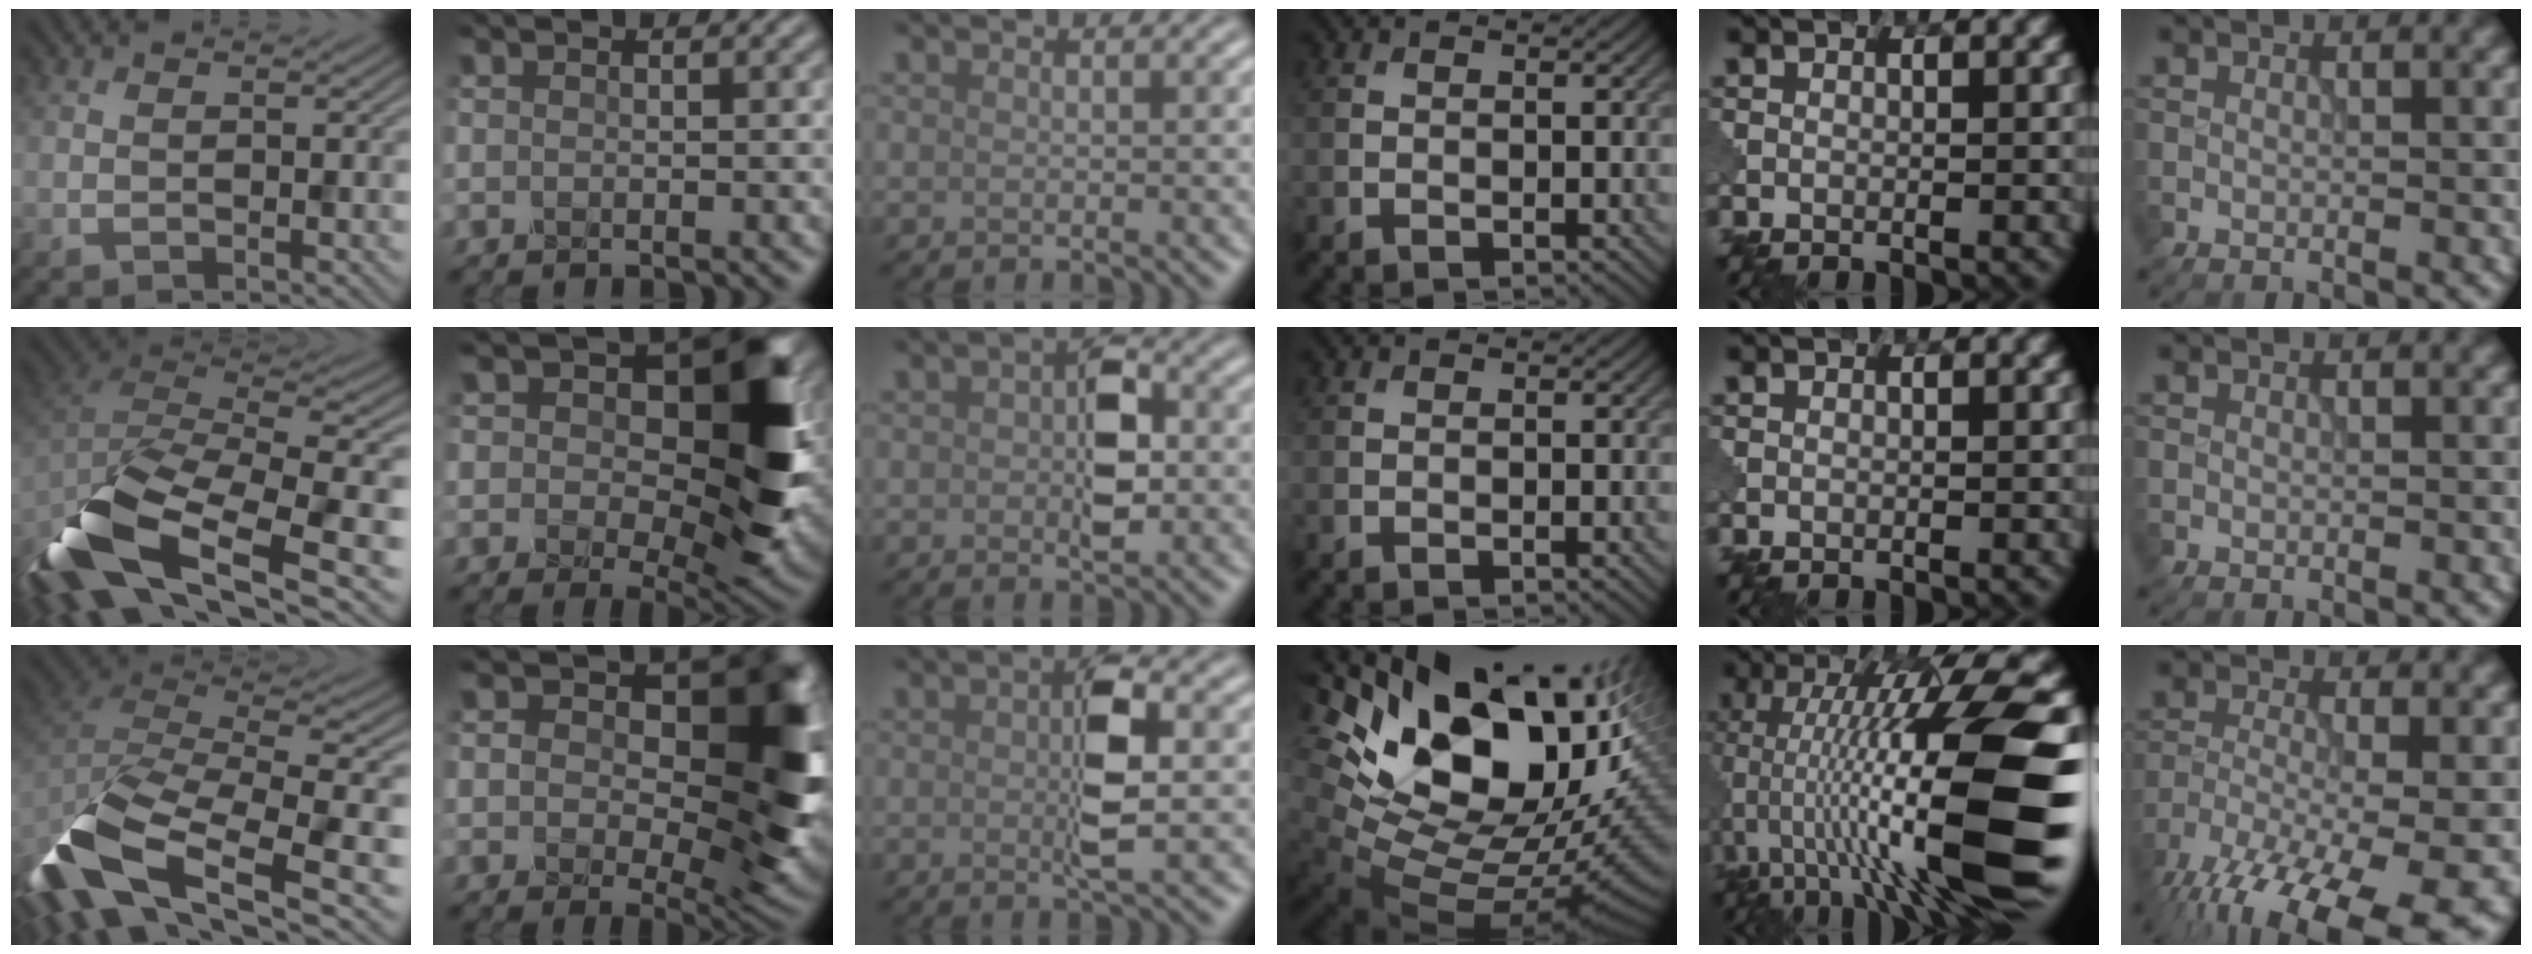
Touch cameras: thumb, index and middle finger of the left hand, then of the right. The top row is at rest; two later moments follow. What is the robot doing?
{"motion": "disassemble", "object": "pitcher"}